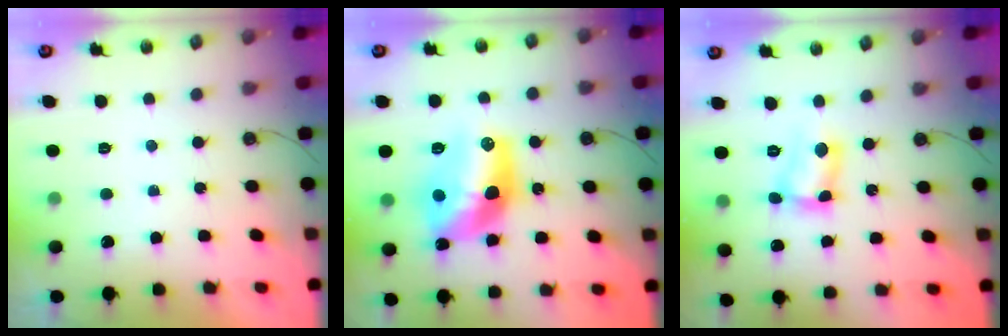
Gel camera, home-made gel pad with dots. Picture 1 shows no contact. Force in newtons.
{"total": 15.6, "press": 15.6, "slide": 1.1}
{"total": 7.9, "press": 7.9, "slide": 0.4}